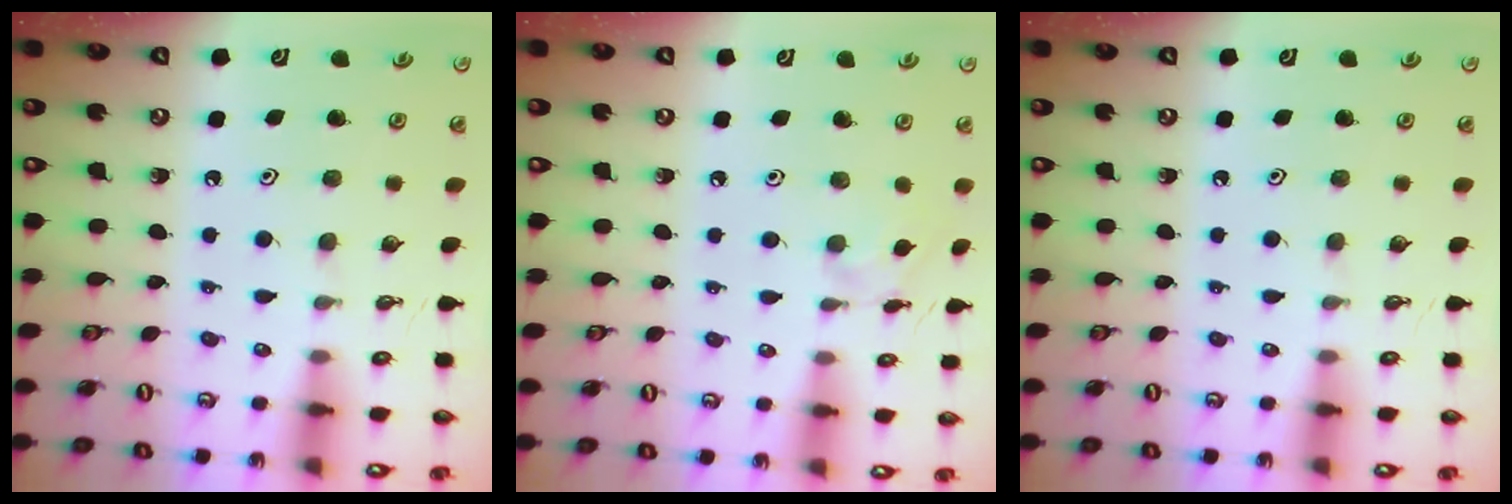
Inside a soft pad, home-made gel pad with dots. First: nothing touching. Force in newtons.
{"total": 2.6, "press": 2.6, "slide": 0.6}
{"total": 0.0}